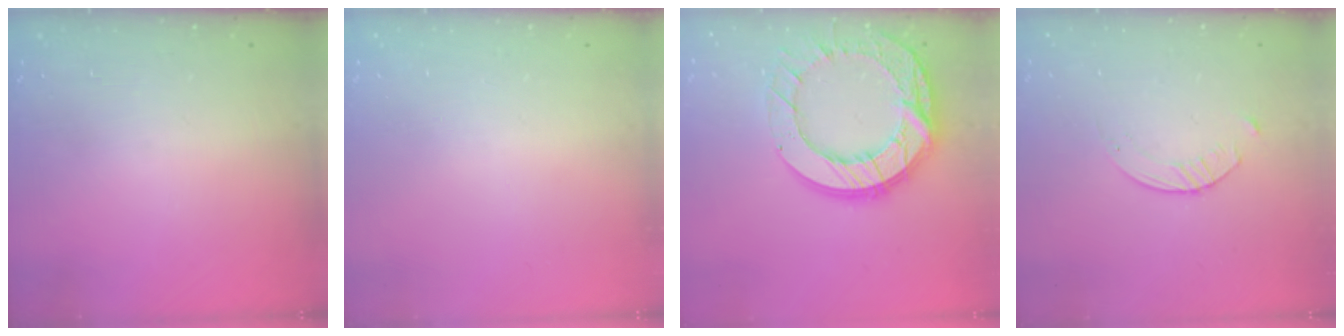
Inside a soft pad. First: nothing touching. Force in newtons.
{"total": 0.0}
{"total": 19.8, "press": 19.7, "slide": 1.7}
{"total": 2.8, "press": 2.7, "slide": 0.3}